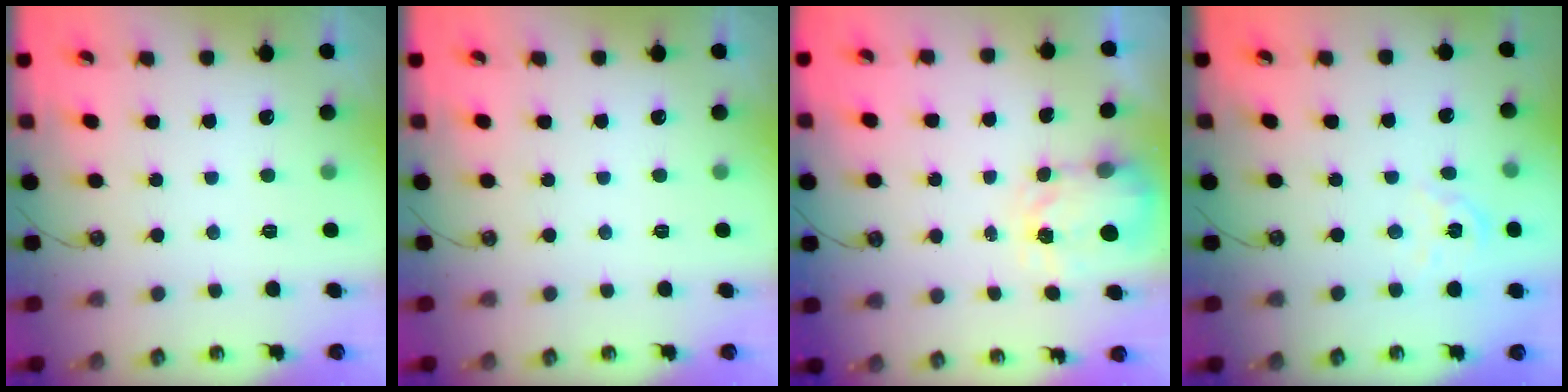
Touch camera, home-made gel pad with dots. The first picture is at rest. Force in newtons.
{"total": 0.0}
{"total": 3.9, "press": 3.8, "slide": 0.5}
{"total": 3.3, "press": 3.3, "slide": 0.2}